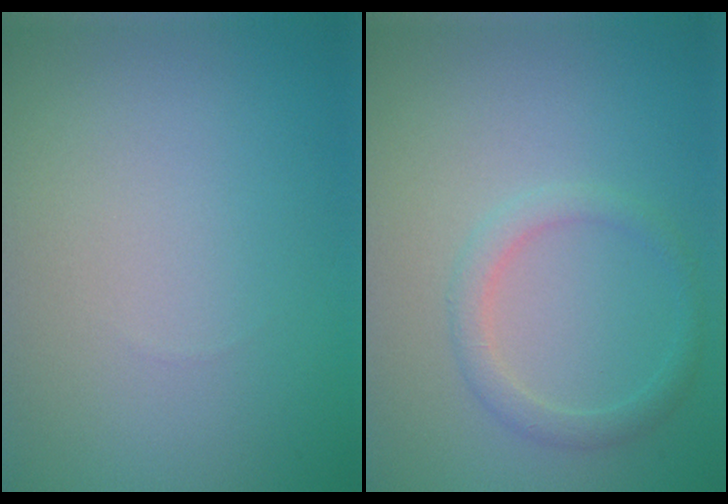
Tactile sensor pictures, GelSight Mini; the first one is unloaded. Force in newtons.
{"total": 1.9, "press": 1.9, "slide": 0.2}